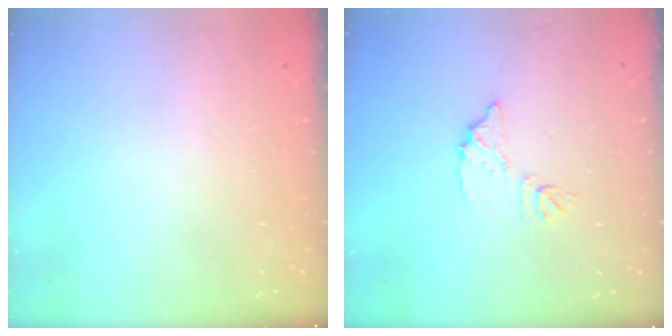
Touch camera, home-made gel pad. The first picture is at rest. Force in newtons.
{"total": 8.5, "press": 8.4, "slide": 0.3}